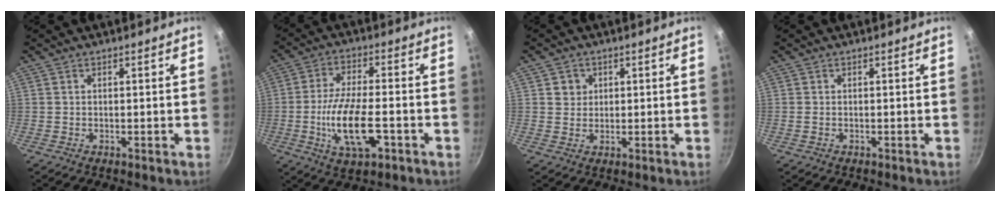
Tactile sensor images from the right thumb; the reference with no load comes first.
{"total": 12.5, "force": [-3.5, 5.0, 10.9], "torque": [-0.200, 0.013, -0.060]}
{"total": 3.1, "force": [1.1, 2.8, 0.7], "torque": [0.006, -0.003, 0.016]}
{"total": 0.7, "force": [-0.2, 0.4, 0.5], "torque": [-0.015, -0.001, -0.002]}